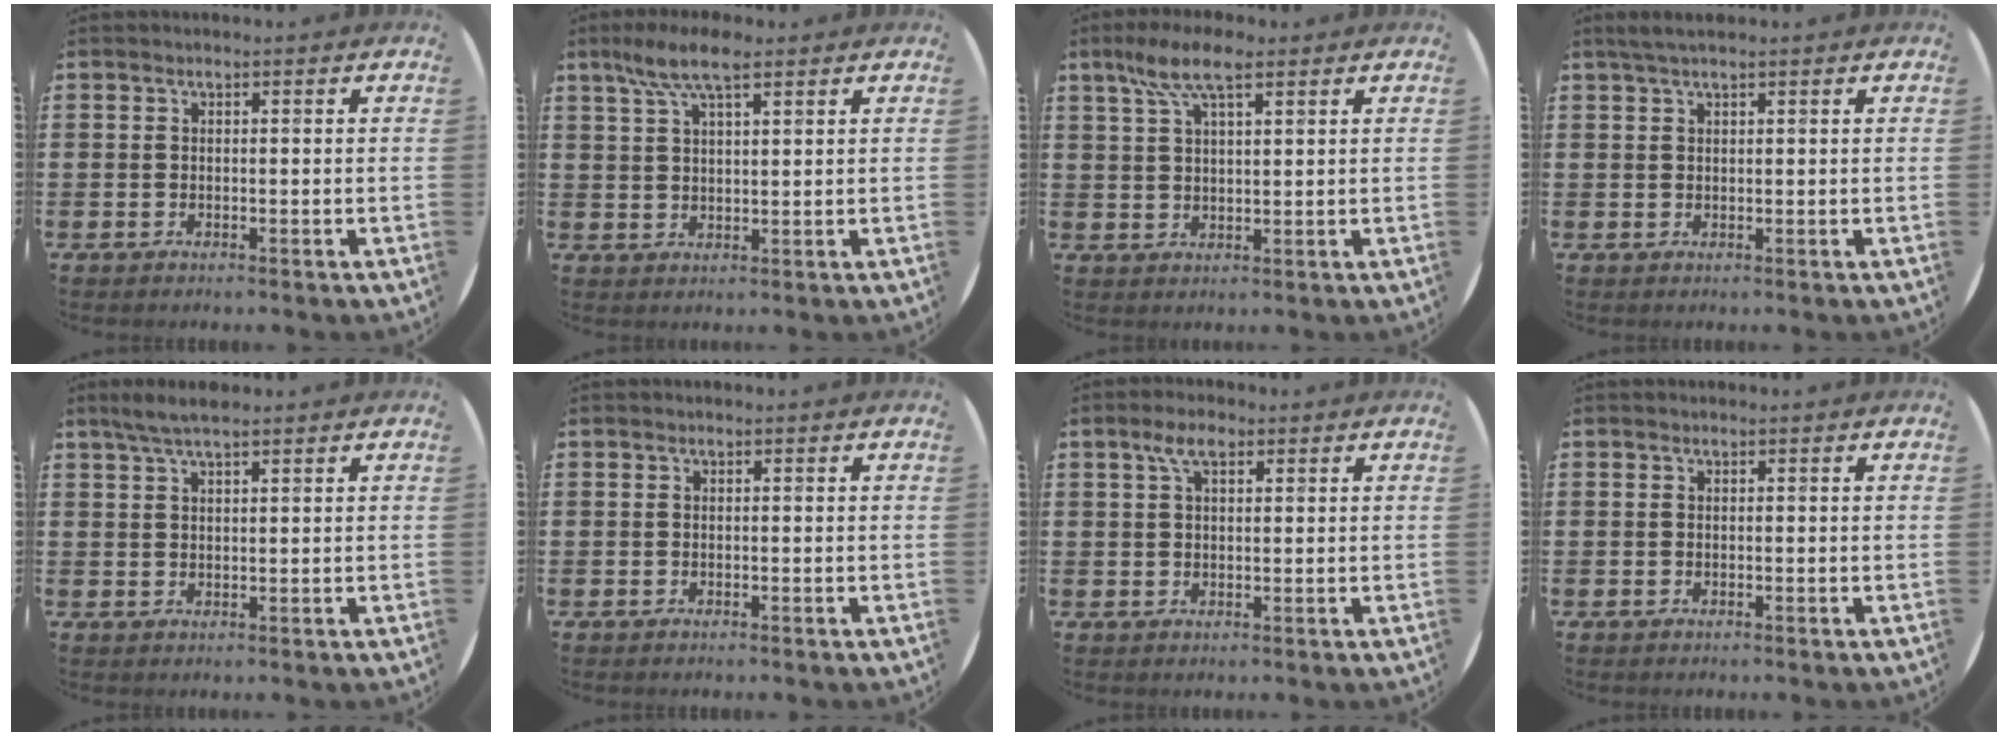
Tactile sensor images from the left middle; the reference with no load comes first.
{"total": 6.8, "force": [4.5, 2.0, 4.6], "torque": [-0.093, 0.002, 0.079]}
{"total": 7.3, "force": [4.5, 2.3, 5.2], "torque": [-0.105, 0.006, 0.078]}
{"total": 1.7, "force": [1.3, 0.1, 1.0], "torque": [-0.021, 0.003, 0.024]}
{"total": 3.3, "force": [2.6, 0.5, 1.9], "torque": [-0.042, 0.004, 0.047]}
{"total": 0.0}
{"total": 4.0, "force": [2.3, 1.7, 2.7], "torque": [-0.052, 0.006, 0.039]}
{"total": 0.0}